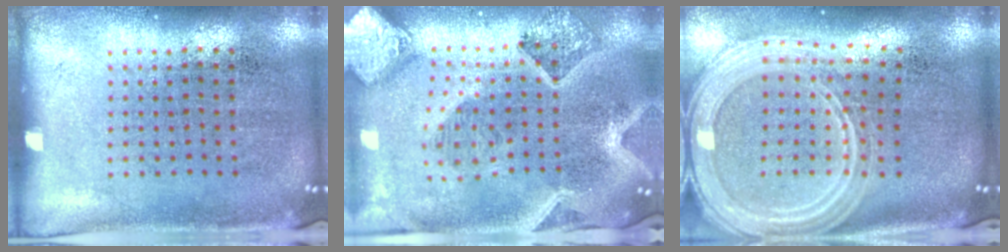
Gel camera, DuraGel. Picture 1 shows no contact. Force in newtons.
{"total": 2.9, "press": 2.6, "slide": 1.4}
{"total": 3.2, "press": 2.6, "slide": 1.8}